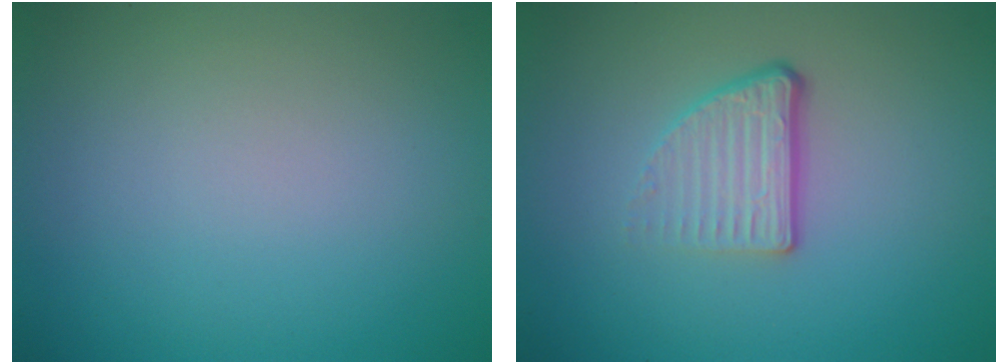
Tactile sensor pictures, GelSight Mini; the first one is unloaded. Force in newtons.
{"total": 3.6, "press": 2.3, "slide": 2.8}